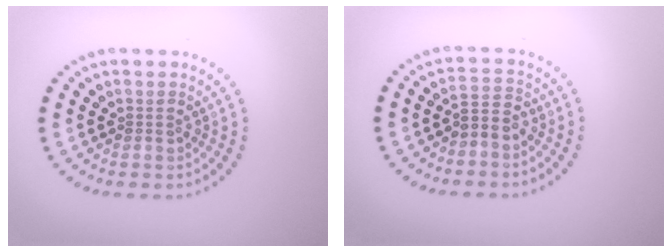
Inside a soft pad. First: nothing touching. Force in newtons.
{"total": 2.0, "press": 1.4, "slide": 1.4}